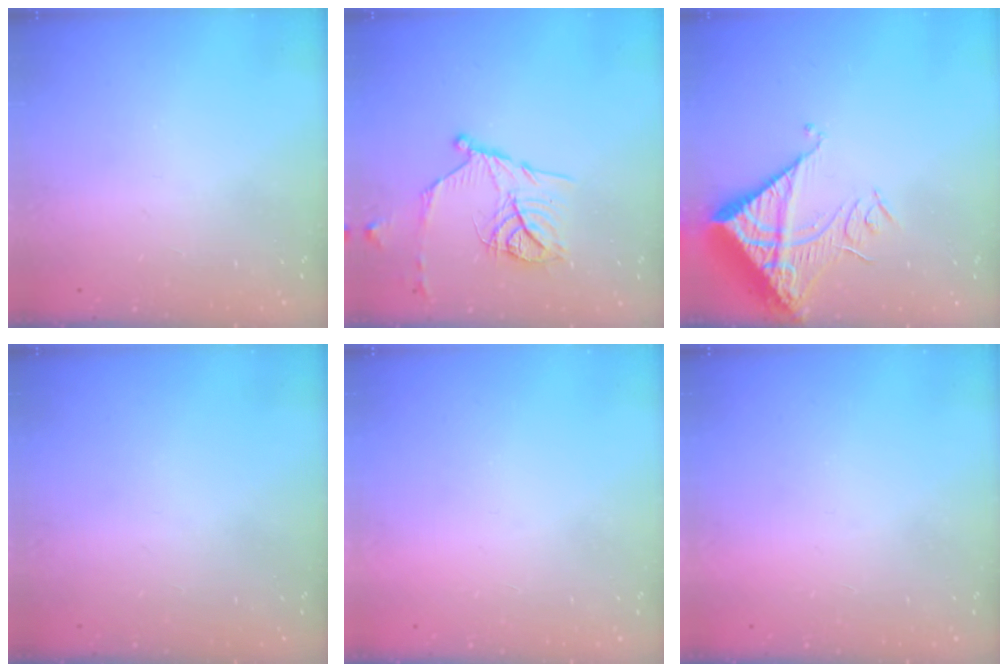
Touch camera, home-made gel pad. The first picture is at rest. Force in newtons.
{"total": 15.4, "press": 15.3, "slide": 1.5}
{"total": 13.1, "press": 13.0, "slide": 1.7}
{"total": 0.0}
{"total": 1.5, "press": 1.5, "slide": 0.1}
{"total": 1.5, "press": 1.5, "slide": 0.1}